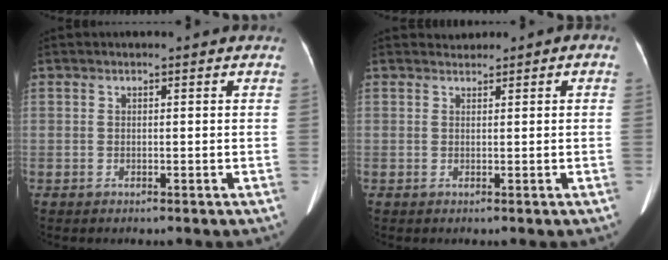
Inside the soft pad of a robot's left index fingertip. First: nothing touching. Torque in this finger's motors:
{"motor_torque": [0.04, -0.48, -0.06, -0.06]}